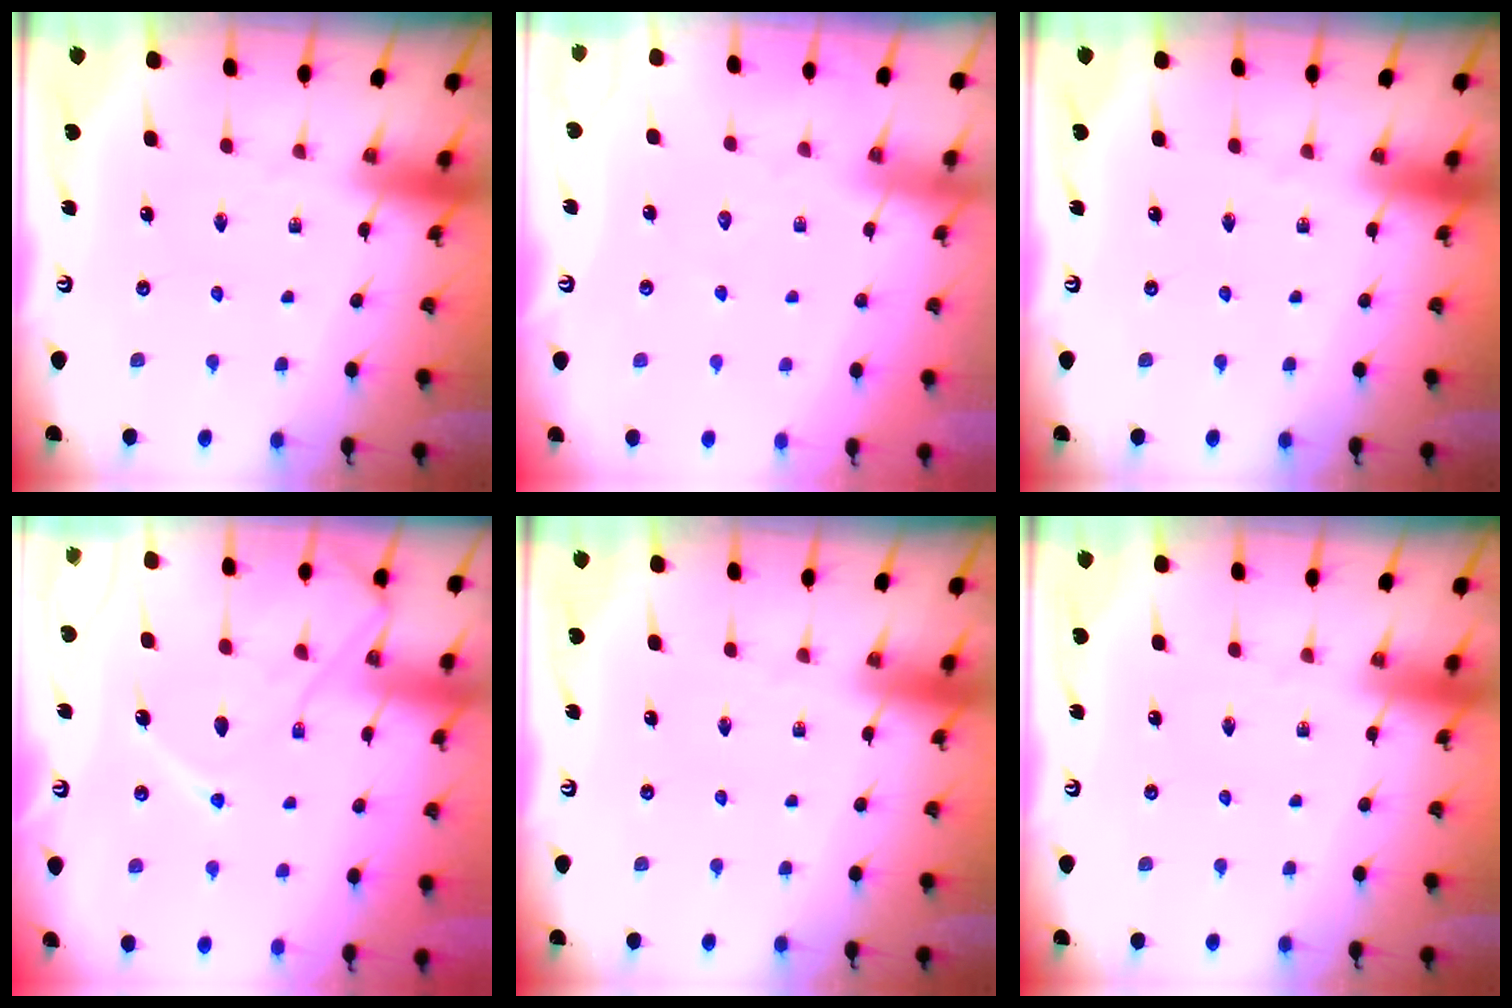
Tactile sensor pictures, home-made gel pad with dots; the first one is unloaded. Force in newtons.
{"total": 2.5, "press": 2.4, "slide": 0.4}
{"total": 0.0}
{"total": 13.4, "press": 13.4, "slide": 1.0}
{"total": 0.0}
{"total": 0.0}